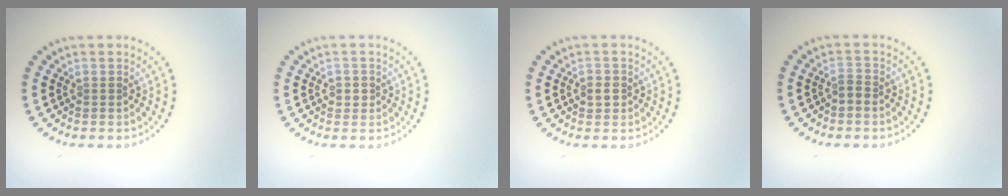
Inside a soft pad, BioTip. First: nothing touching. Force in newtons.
{"total": 1.0, "press": 1.0, "slide": 0.4}
{"total": 1.4, "press": 1.3, "slide": 0.4}
{"total": 1.1, "press": 0.9, "slide": 0.7}